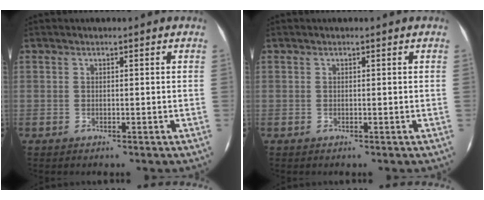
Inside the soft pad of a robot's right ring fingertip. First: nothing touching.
{"total": 0.0}